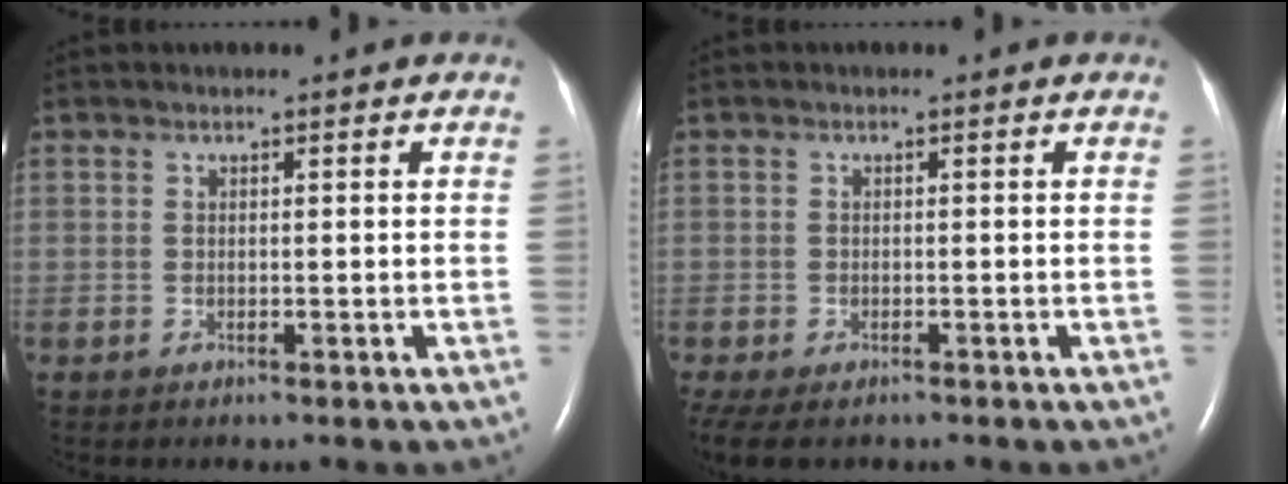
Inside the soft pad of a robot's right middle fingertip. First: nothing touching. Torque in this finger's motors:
{"motor_torque": [0.58, -0.64, 0.12, 0.03]}